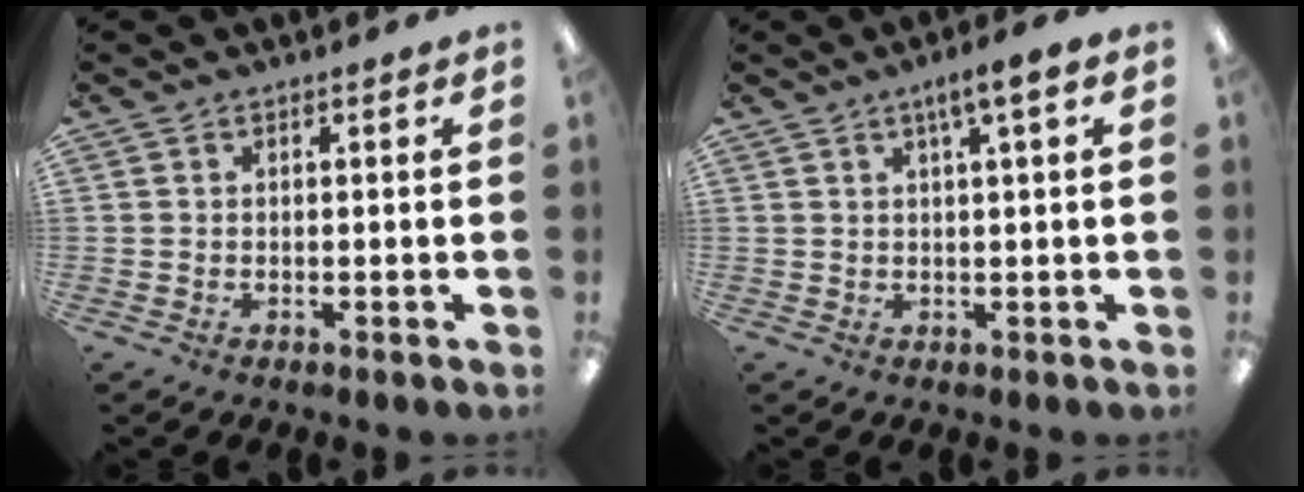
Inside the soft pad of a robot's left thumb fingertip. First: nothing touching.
{"total": 4.4, "force": [2.3, 0.5, 3.8], "torque": [-0.062, -0.005, 0.034]}